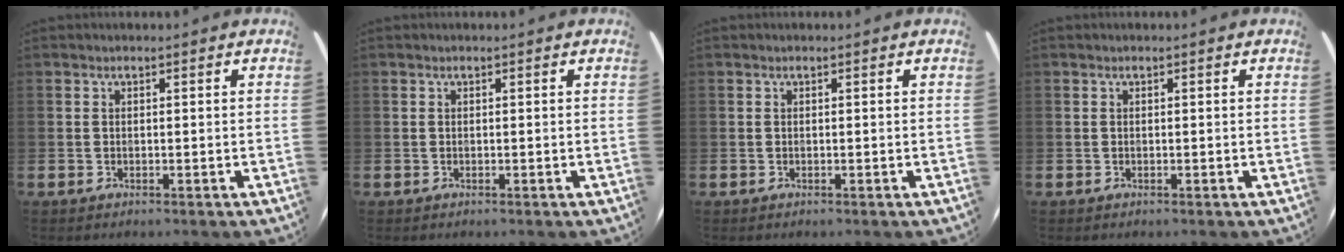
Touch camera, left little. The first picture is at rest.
{"total": 0.0}
{"total": 0.0}
{"total": 0.0}